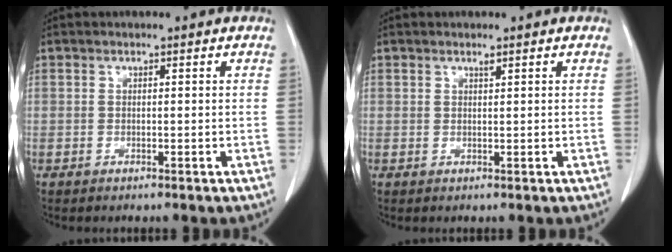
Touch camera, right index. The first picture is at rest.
{"total": 0.9, "force": [0.6, 0.4, 0.6], "torque": [-0.014, 0.003, 0.014]}